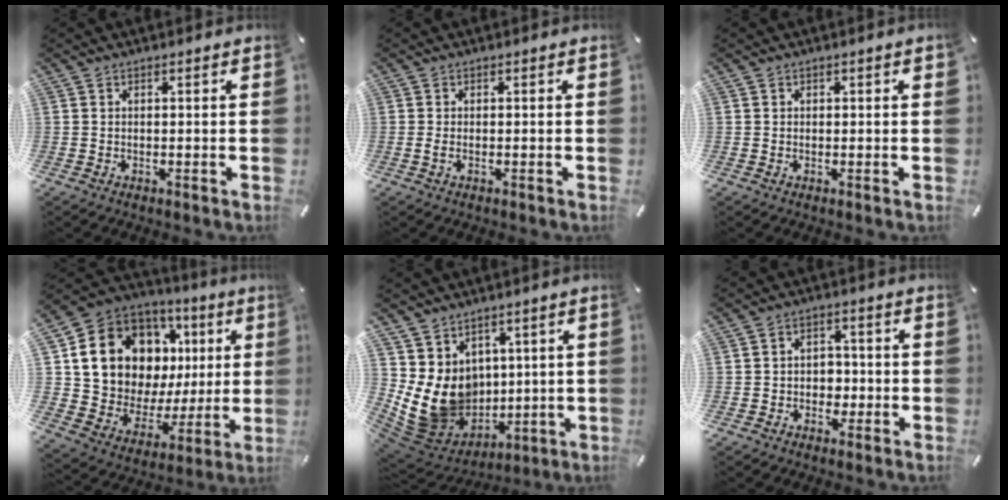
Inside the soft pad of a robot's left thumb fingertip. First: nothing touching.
{"total": 1.2, "force": [-0.2, 0.6, 1.0], "torque": [-0.020, 0.002, -0.005]}
{"total": 0.5, "force": [0.2, 0.4, 0.3], "torque": [-0.005, 0.004, 0.003]}
{"total": 17.0, "force": [7.3, 12.8, 8.6], "torque": [-0.163, -0.046, 0.147]}
{"total": 13.7, "force": [1.6, 12.3, 5.8], "torque": [-0.122, -0.030, 0.041]}
{"total": 4.5, "force": [-1.1, 4.1, 1.6], "torque": [-0.026, 0.009, -0.023]}